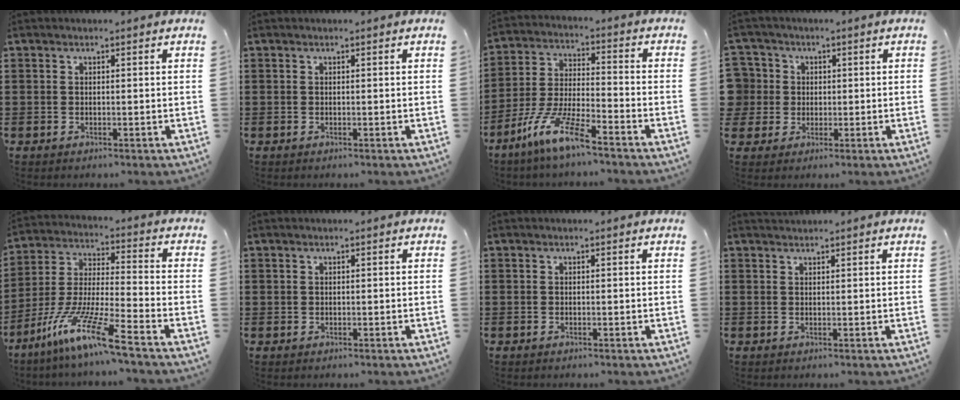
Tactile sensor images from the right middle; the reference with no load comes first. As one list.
[{"total": 0.0}, {"total": 9.7, "force": [-7.3, 0.4, 6.3], "torque": [-0.143, -0.009, -0.146]}, {"total": 4.9, "force": [0.1, 4.8, 0.7], "torque": [-0.051, 0.007, -0.003]}, {"total": 12.1, "force": [-9.2, -0.4, 7.9], "torque": [-0.171, -0.008, -0.185]}, {"total": 0.0}, {"total": 0.0}, {"total": 1.0, "force": [1.0, 0.1, 0.0], "torque": [-0.002, -0.002, 0.020]}]